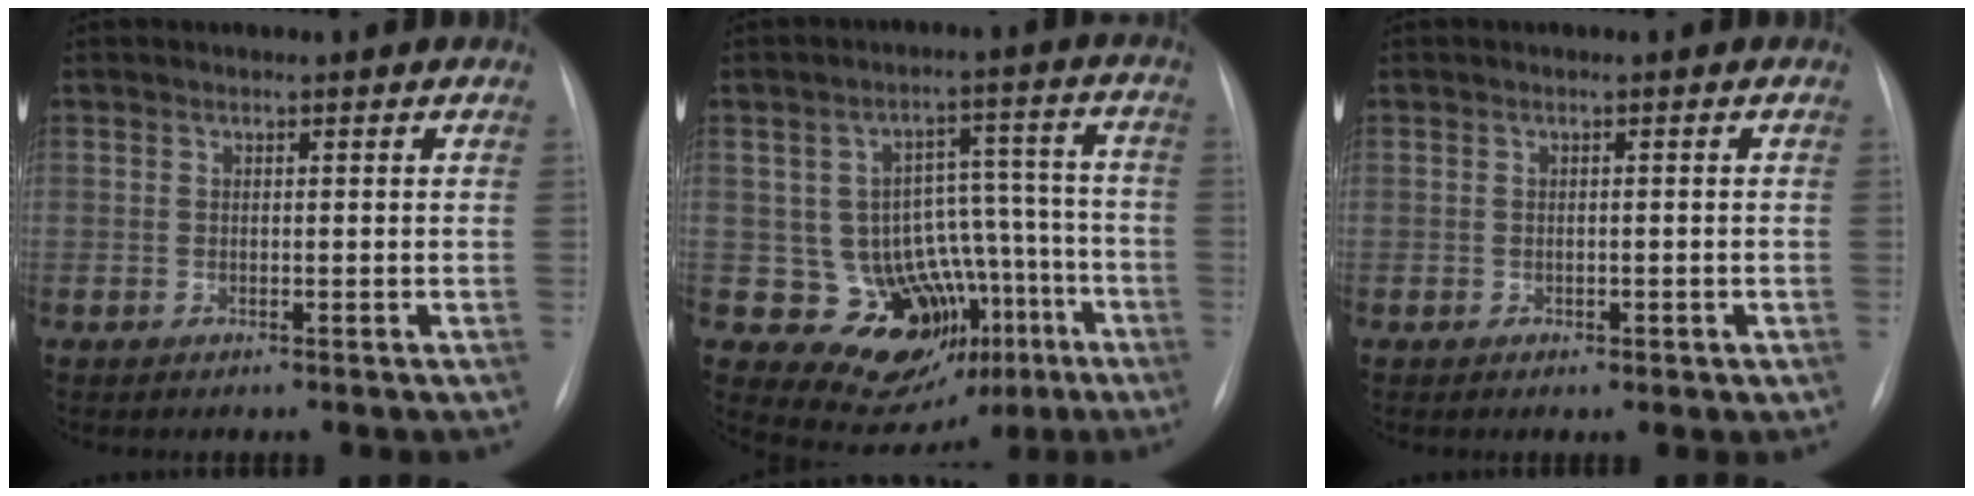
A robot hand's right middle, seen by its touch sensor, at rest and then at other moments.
{"total": 15.7, "force": [-7.3, 10.8, 8.8], "torque": [-0.091, 0.052, -0.089]}
{"total": 1.5, "force": [-0.6, 0.9, 1.0], "torque": [-0.012, 0.000, -0.003]}